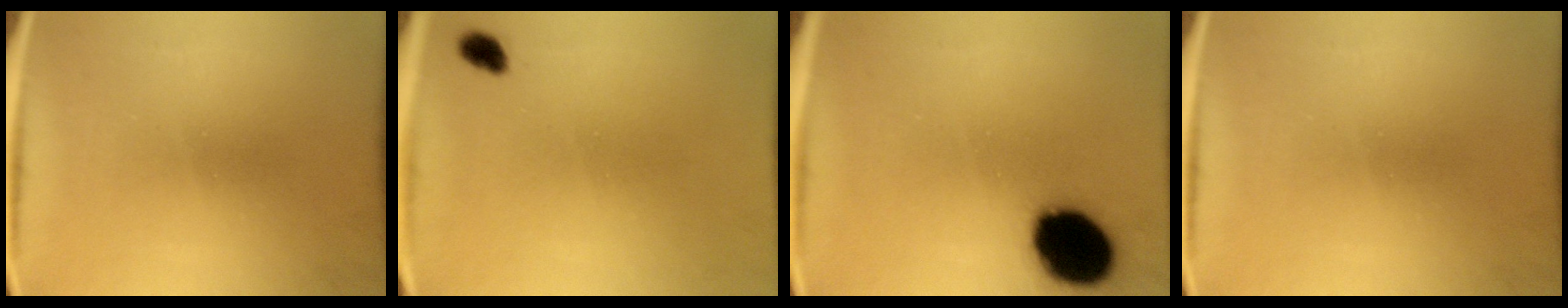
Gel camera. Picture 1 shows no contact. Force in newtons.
{"total": 1.8}
{"total": 16.9}
{"total": 0.0}